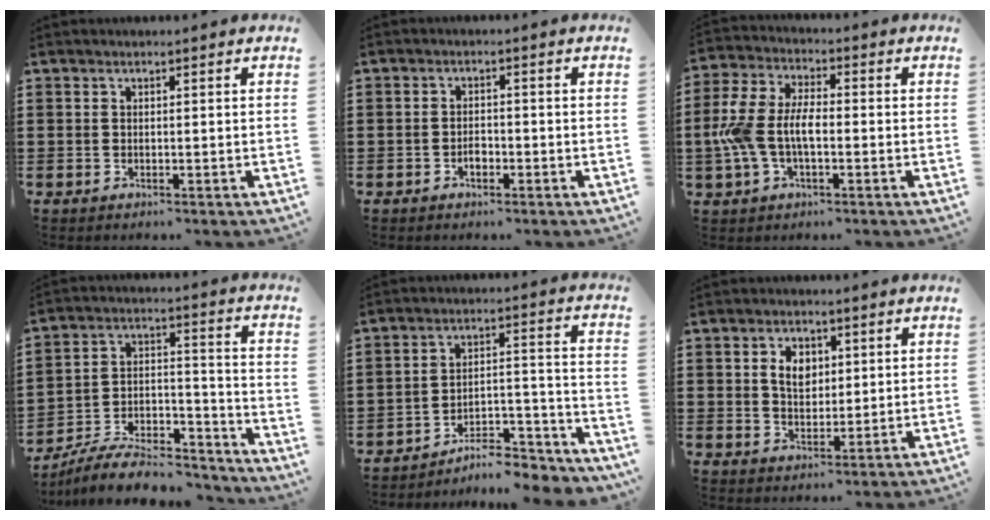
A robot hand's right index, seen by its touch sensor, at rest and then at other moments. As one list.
[{"total": 1.9, "force": [-0.9, 1.0, 1.3], "torque": [-0.027, 0.001, -0.017]}, {"total": 8.6, "force": [-1.3, 4.8, 7.1], "torque": [-0.180, -0.004, -0.034]}, {"total": 8.8, "force": [-8.0, 2.0, 3.2], "torque": [-0.046, 0.020, -0.152]}, {"total": 7.9, "force": [-7.4, 1.1, 2.6], "torque": [-0.031, 0.016, -0.141]}, {"total": 4.5, "force": [1.2, 3.1, 3.0], "torque": [-0.062, 0.010, 0.018]}]